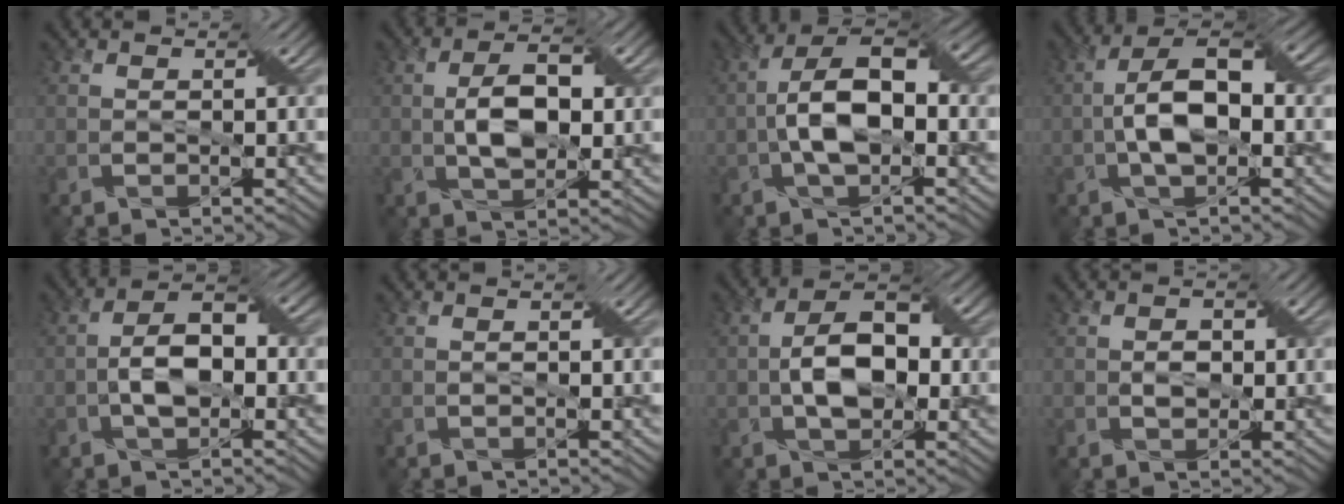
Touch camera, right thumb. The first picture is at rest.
{"total": 5.3, "force": [0.4, 2.6, 4.5], "torque": [-0.084, 0.003, 0.004]}
{"total": 8.3, "force": [-0.9, 4.0, 7.3], "torque": [-0.138, 0.013, -0.018]}
{"total": 7.7, "force": [-0.7, 3.7, 6.7], "torque": [-0.127, 0.012, -0.016]}
{"total": 5.8, "force": [-1.0, 3.1, 4.9], "torque": [-0.085, 0.011, -0.019]}
{"total": 0.0}
{"total": 6.6, "force": [-0.4, 3.9, 5.3], "torque": [-0.097, 0.009, -0.011]}
{"total": 1.5, "force": [0.1, 1.3, 0.8], "torque": [-0.014, -0.004, 0.004]}